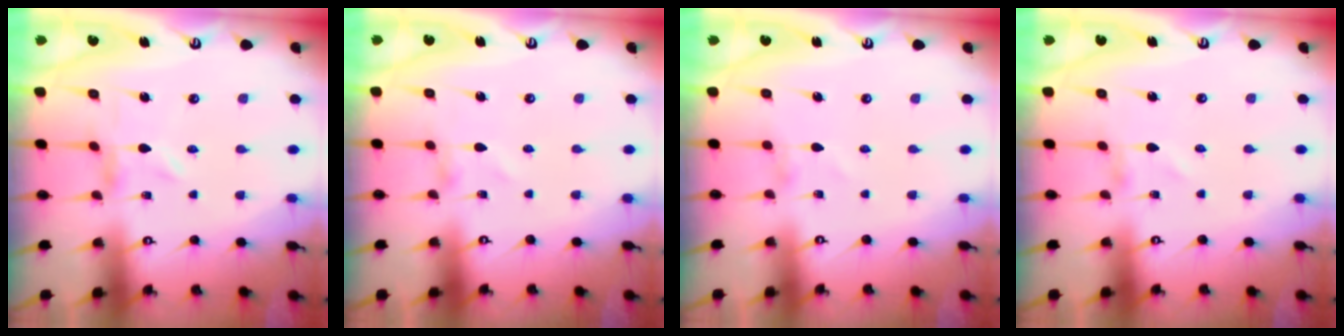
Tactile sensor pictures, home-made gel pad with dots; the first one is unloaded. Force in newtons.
{"total": 0.8, "press": 0.8, "slide": 0.1}
{"total": 0.6, "press": 0.6, "slide": 0.1}
{"total": 1.1, "press": 1.1, "slide": 0.1}